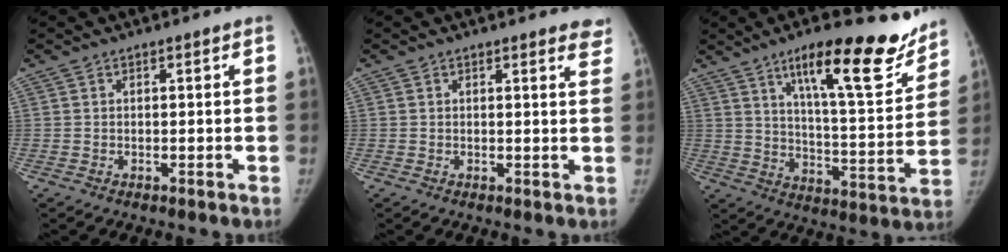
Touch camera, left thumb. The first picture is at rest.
{"total": 3.6, "force": [3.2, 1.0, 1.4], "torque": [0.002, -0.015, 0.020]}
{"total": 20.7, "force": [14.1, 5.1, 14.3], "torque": [-0.166, -0.074, 0.217]}